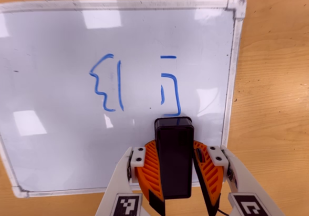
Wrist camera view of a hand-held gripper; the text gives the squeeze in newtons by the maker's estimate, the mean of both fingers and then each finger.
{"total": 8.8, "left": 9.1, "right": 8.6}